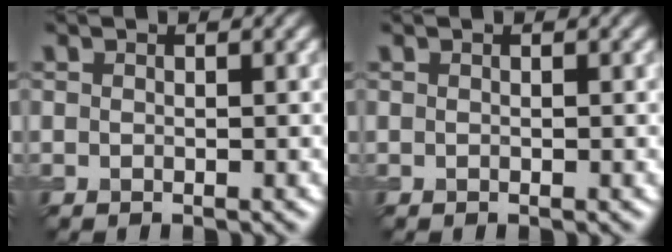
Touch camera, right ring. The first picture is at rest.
{"total": 0.0}